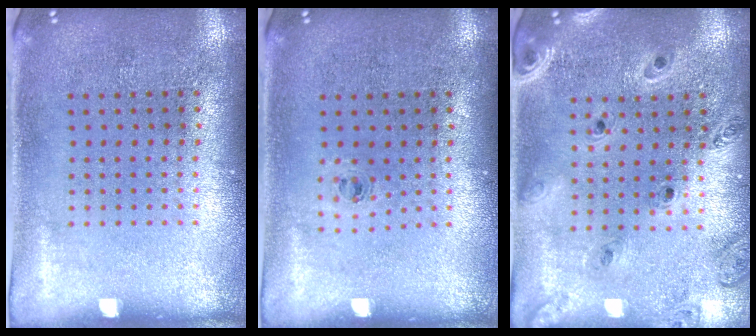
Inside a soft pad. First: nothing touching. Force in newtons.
{"total": 0.5, "press": 0.3, "slide": 0.5}
{"total": 1.4, "press": 1.4, "slide": 0.1}